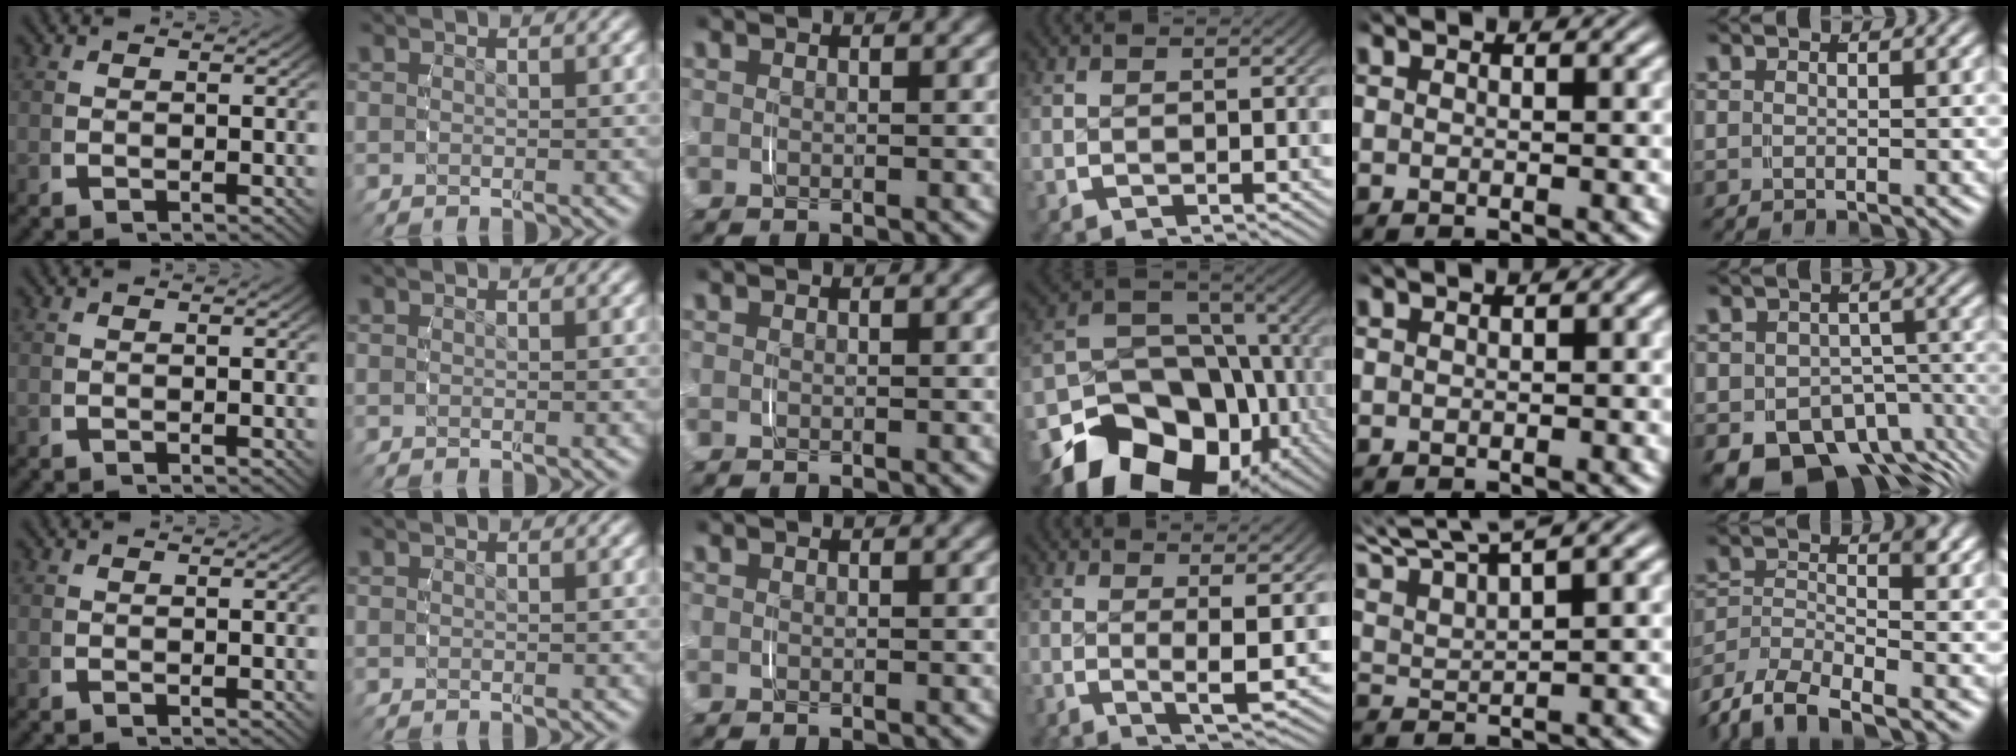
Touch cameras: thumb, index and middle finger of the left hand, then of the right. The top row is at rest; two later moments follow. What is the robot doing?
{"motion": "grasp_and_lifting", "object": "shoes"}